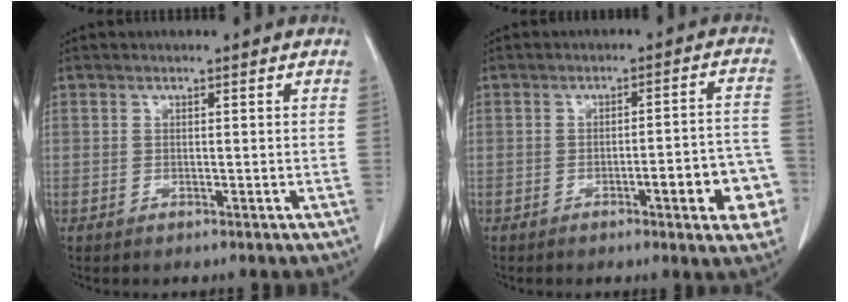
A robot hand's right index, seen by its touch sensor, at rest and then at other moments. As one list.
[{"total": 9.6, "force": [-3.8, 1.7, 8.6], "torque": [-0.093, 0.019, -0.046]}]